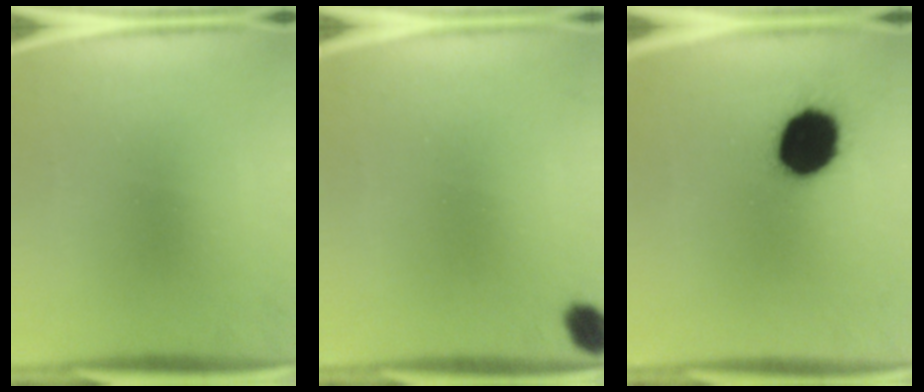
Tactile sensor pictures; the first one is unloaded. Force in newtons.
{"total": 4.4}
{"total": 17.4}